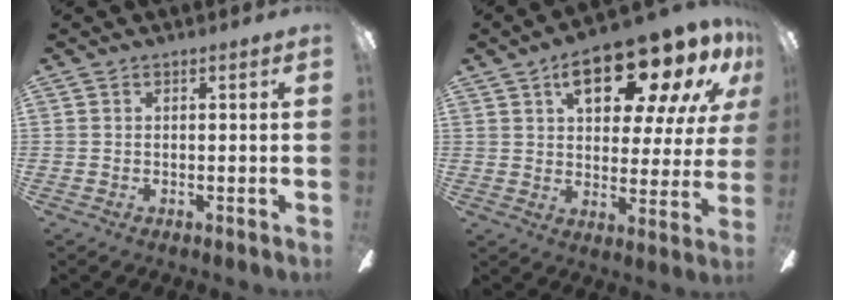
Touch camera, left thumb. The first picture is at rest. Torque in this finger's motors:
{"motor_torque": [0.41, 0.70, 0.09, -0.08, 0.12]}